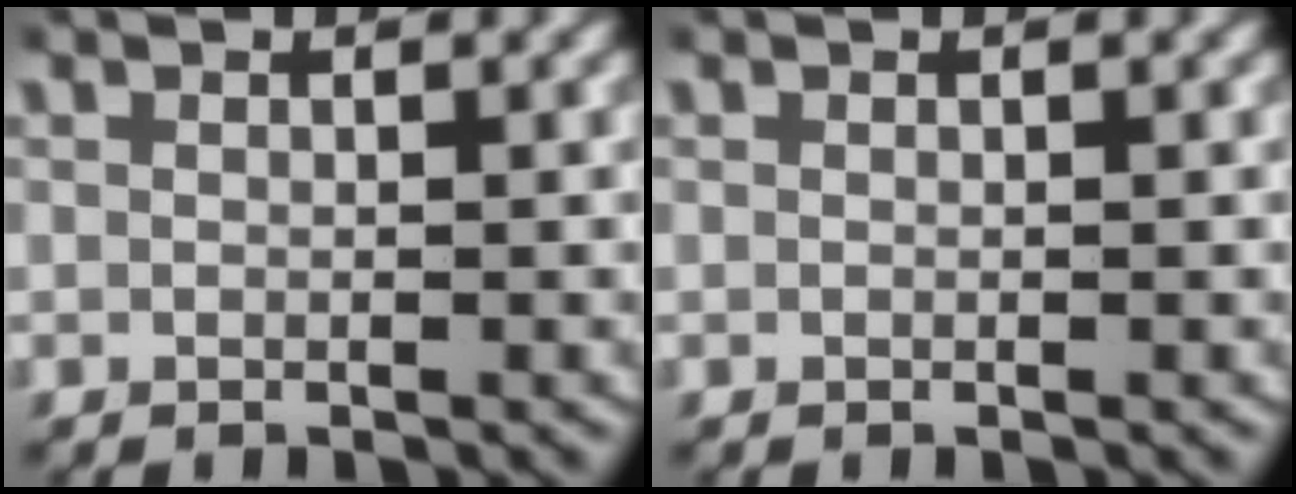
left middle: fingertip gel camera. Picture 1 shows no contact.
{"total": 0.0}